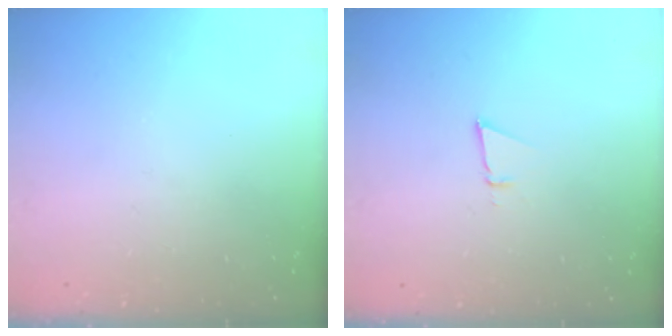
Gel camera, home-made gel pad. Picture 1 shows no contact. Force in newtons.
{"total": 2.6, "press": 2.5, "slide": 0.8}